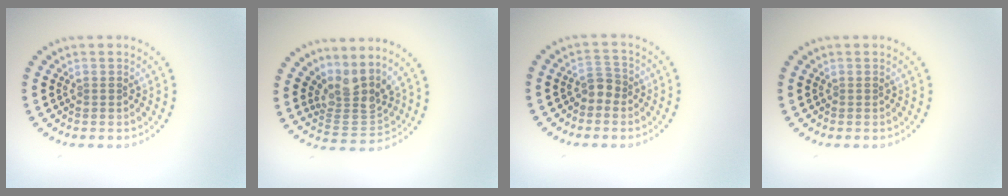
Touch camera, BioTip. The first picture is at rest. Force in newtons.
{"total": 3.5, "press": 2.4, "slide": 2.6}
{"total": 1.6, "press": 1.4, "slide": 0.7}
{"total": 0.0}